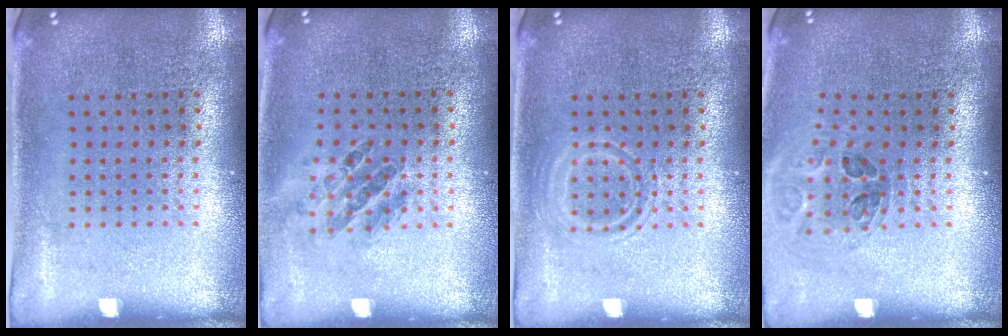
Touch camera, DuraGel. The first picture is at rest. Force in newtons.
{"total": 1.0, "press": 0.8, "slide": 0.5}
{"total": 1.5, "press": 1.5, "slide": 0.3}
{"total": 1.0, "press": 1.0, "slide": 0.1}